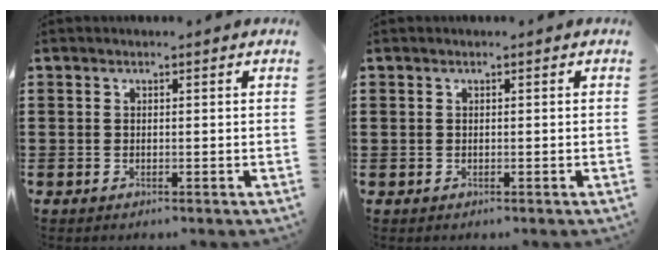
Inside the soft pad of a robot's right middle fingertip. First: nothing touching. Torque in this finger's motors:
{"motor_torque": [1.60, 0.54, 0.10, 0.02]}